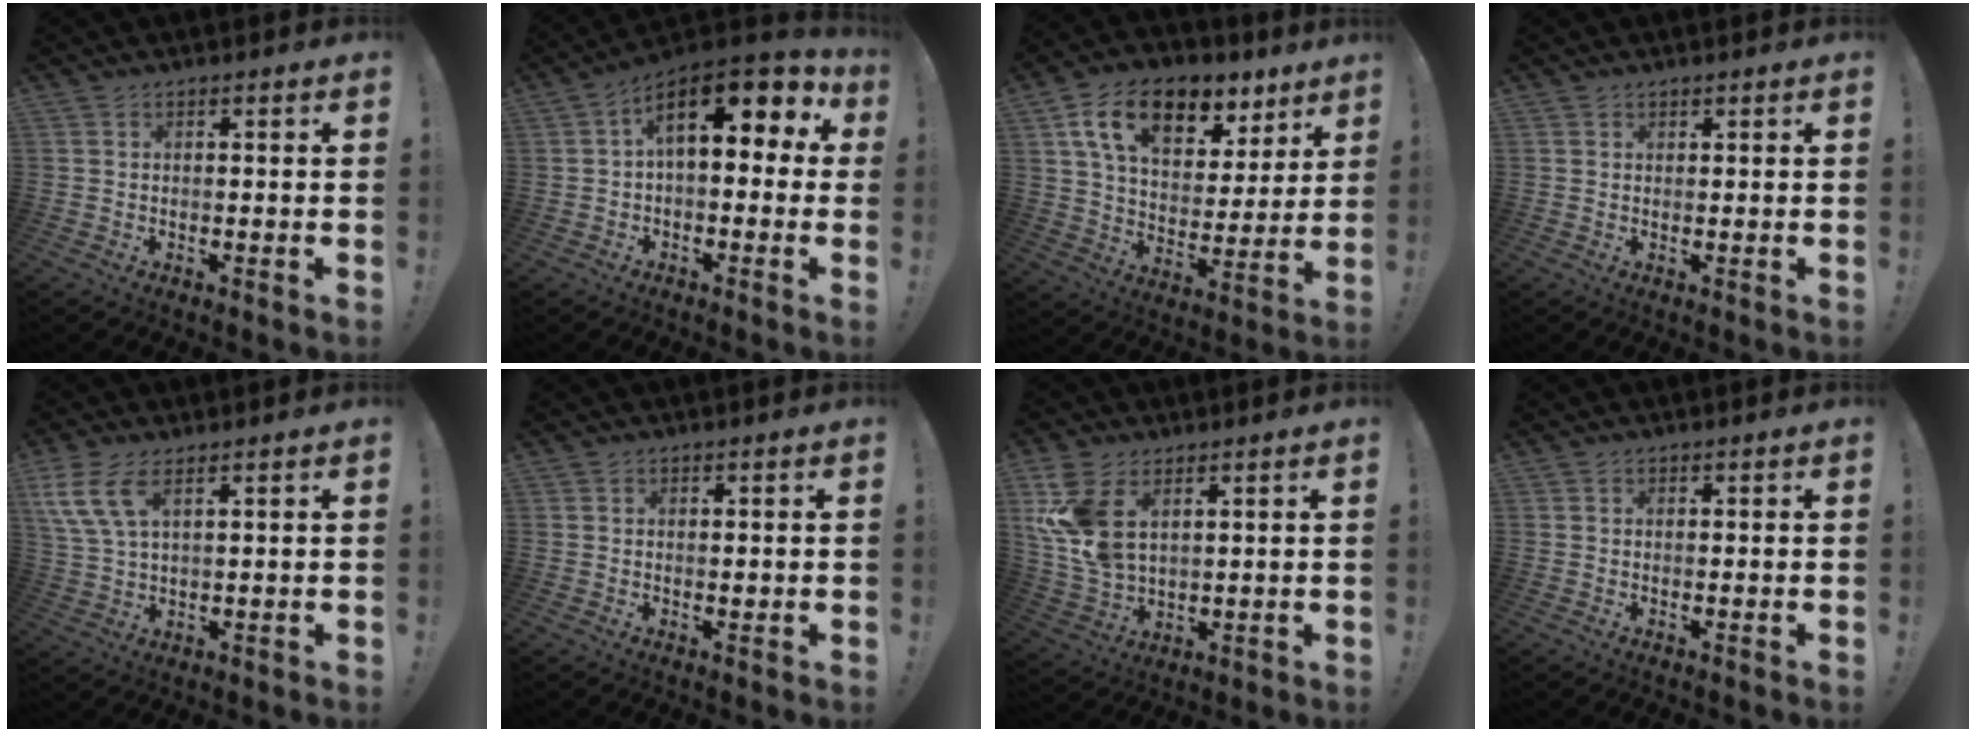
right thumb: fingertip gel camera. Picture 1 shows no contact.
{"total": 13.2, "force": [4.4, 6.5, 10.6], "torque": [-0.157, -0.021, 0.075]}
{"total": 17.9, "force": [10.1, 10.3, 10.6], "torque": [-0.170, -0.045, 0.179]}
{"total": 0.9, "force": [0.8, 0.5, -0.1], "torque": [0.010, -0.003, 0.015]}
{"total": 9.0, "force": [4.7, 3.7, 6.7], "torque": [-0.148, -0.005, 0.095]}
{"total": 0.5, "force": [0.1, 0.5, 0.2], "torque": [0.006, -0.003, 0.001]}
{"total": 12.1, "force": [4.8, 7.3, 8.4], "torque": [-0.169, -0.019, 0.093]}
{"total": 0.0}